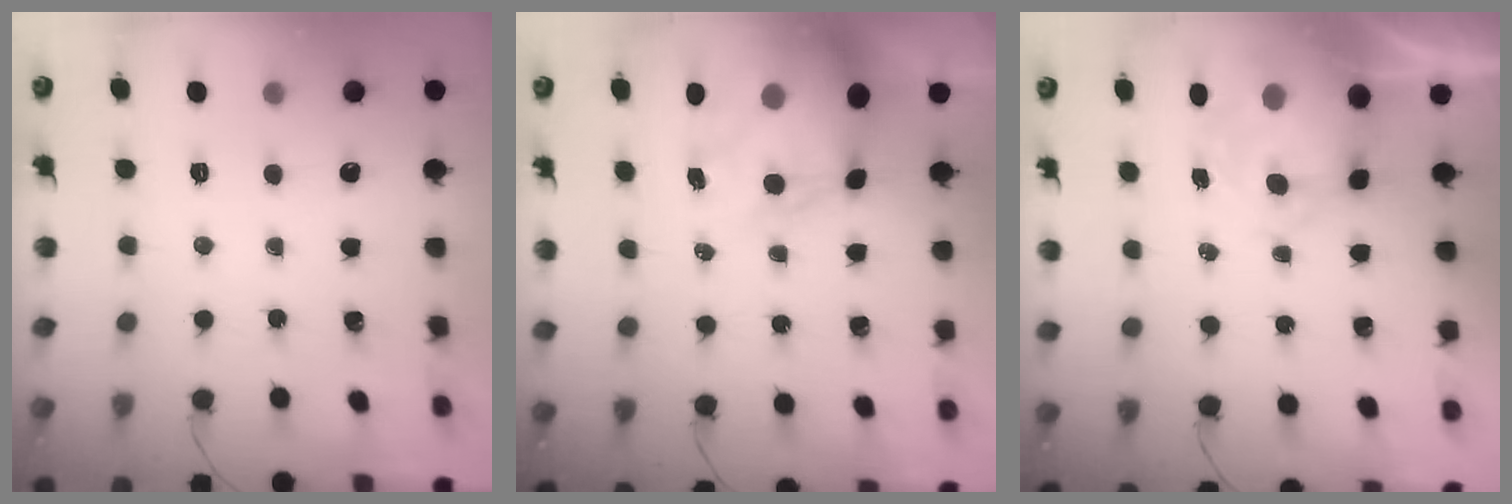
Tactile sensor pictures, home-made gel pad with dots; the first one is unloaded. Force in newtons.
{"total": 13.3, "press": 12.9, "slide": 3.3}
{"total": 9.2, "press": 9.0, "slide": 1.6}